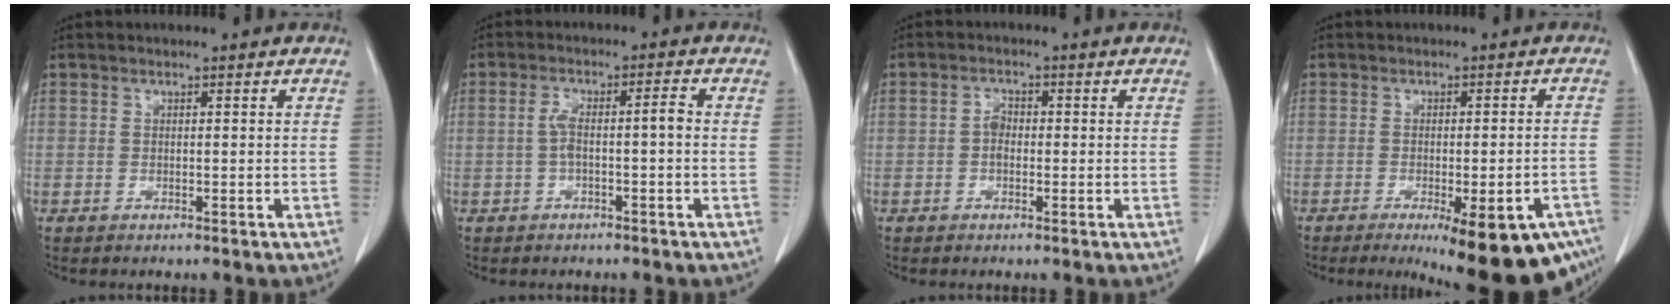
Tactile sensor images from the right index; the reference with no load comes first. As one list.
[{"total": 4.1, "force": [-0.6, 0.6, 4.0], "torque": [-0.079, 0.021, -0.006]}, {"total": 2.0, "force": [-0.3, 1.3, 1.5], "torque": [-0.022, 0.006, -0.009]}, {"total": 16.3, "force": [-10.5, 3.8, 11.9], "torque": [-0.085, -0.009, -0.126]}]